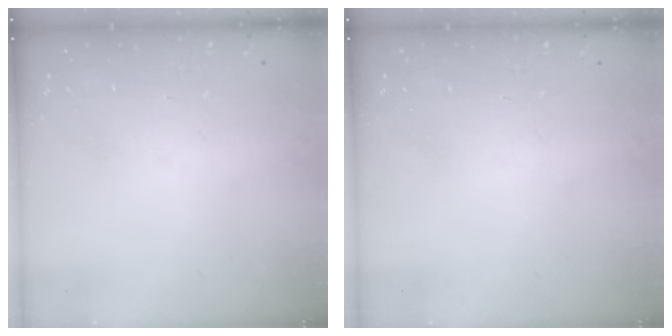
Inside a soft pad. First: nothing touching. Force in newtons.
{"total": 0.0}